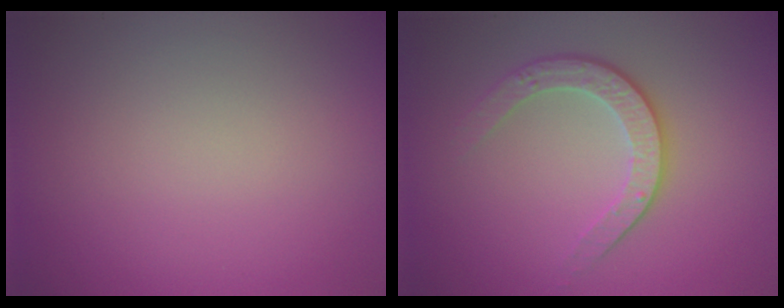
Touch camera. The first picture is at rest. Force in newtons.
{"total": 3.2, "press": 2.6, "slide": 1.7}